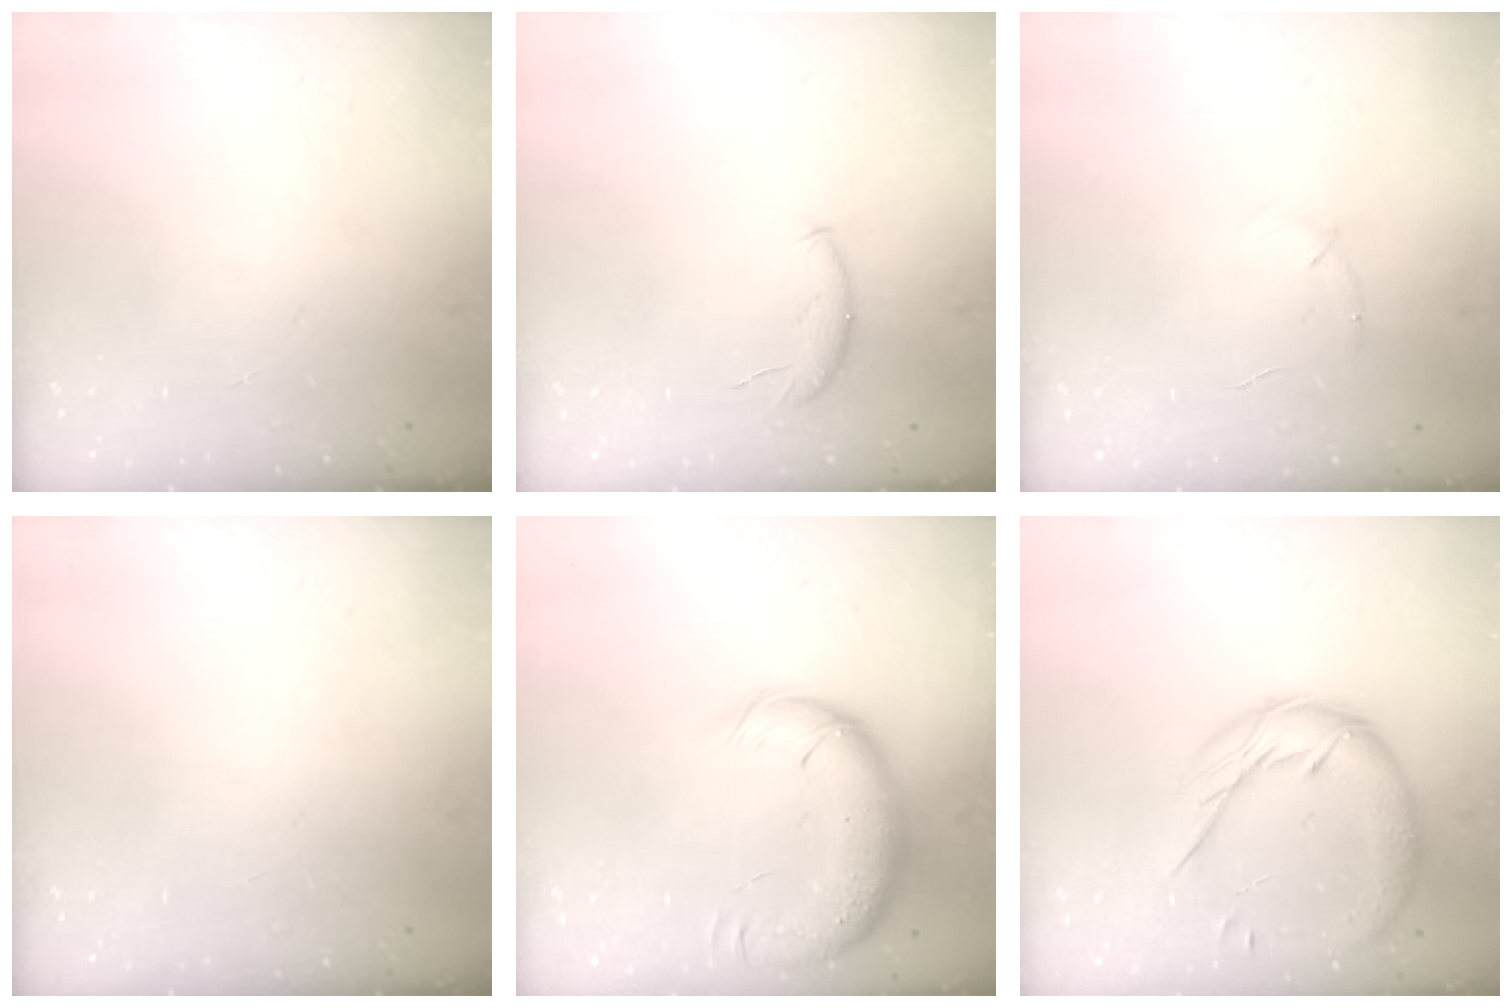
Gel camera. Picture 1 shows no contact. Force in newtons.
{"total": 6.3, "press": 6.3, "slide": 0.1}
{"total": 4.6, "press": 4.4, "slide": 1.2}
{"total": 0.0}
{"total": 14.8, "press": 14.4, "slide": 3.5}
{"total": 15.4, "press": 15.4, "slide": 1.3}